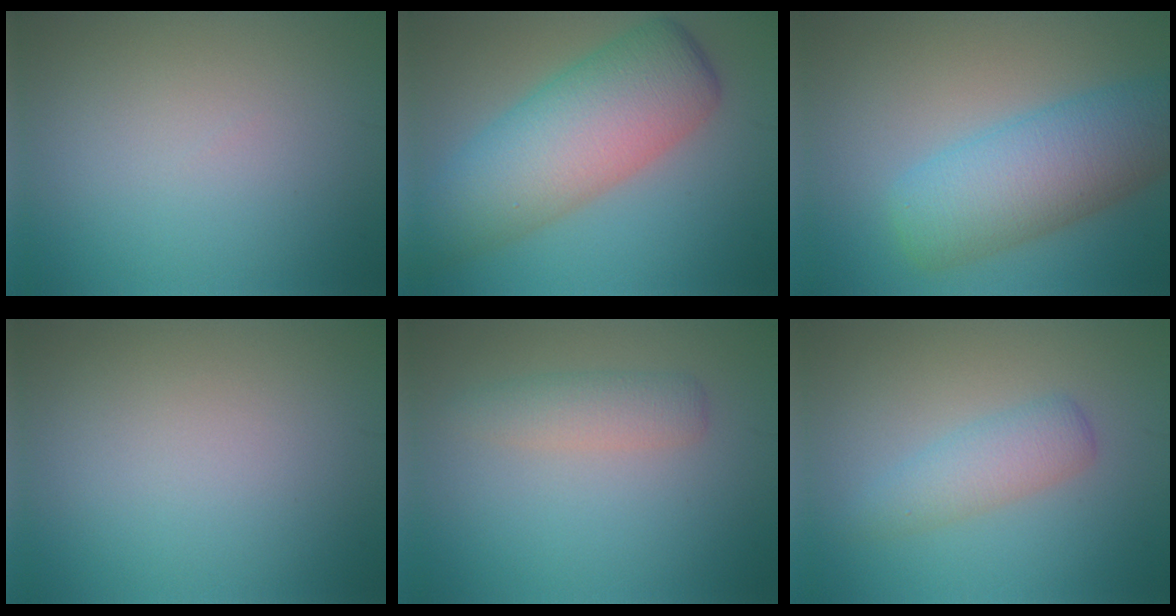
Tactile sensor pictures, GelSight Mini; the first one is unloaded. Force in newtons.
{"total": 9.4, "press": 9.4, "slide": 0.3}
{"total": 7.8, "press": 7.8, "slide": 0.2}
{"total": 0.0}
{"total": 2.2, "press": 2.2, "slide": 0.0}
{"total": 2.8, "press": 2.8, "slide": 0.0}